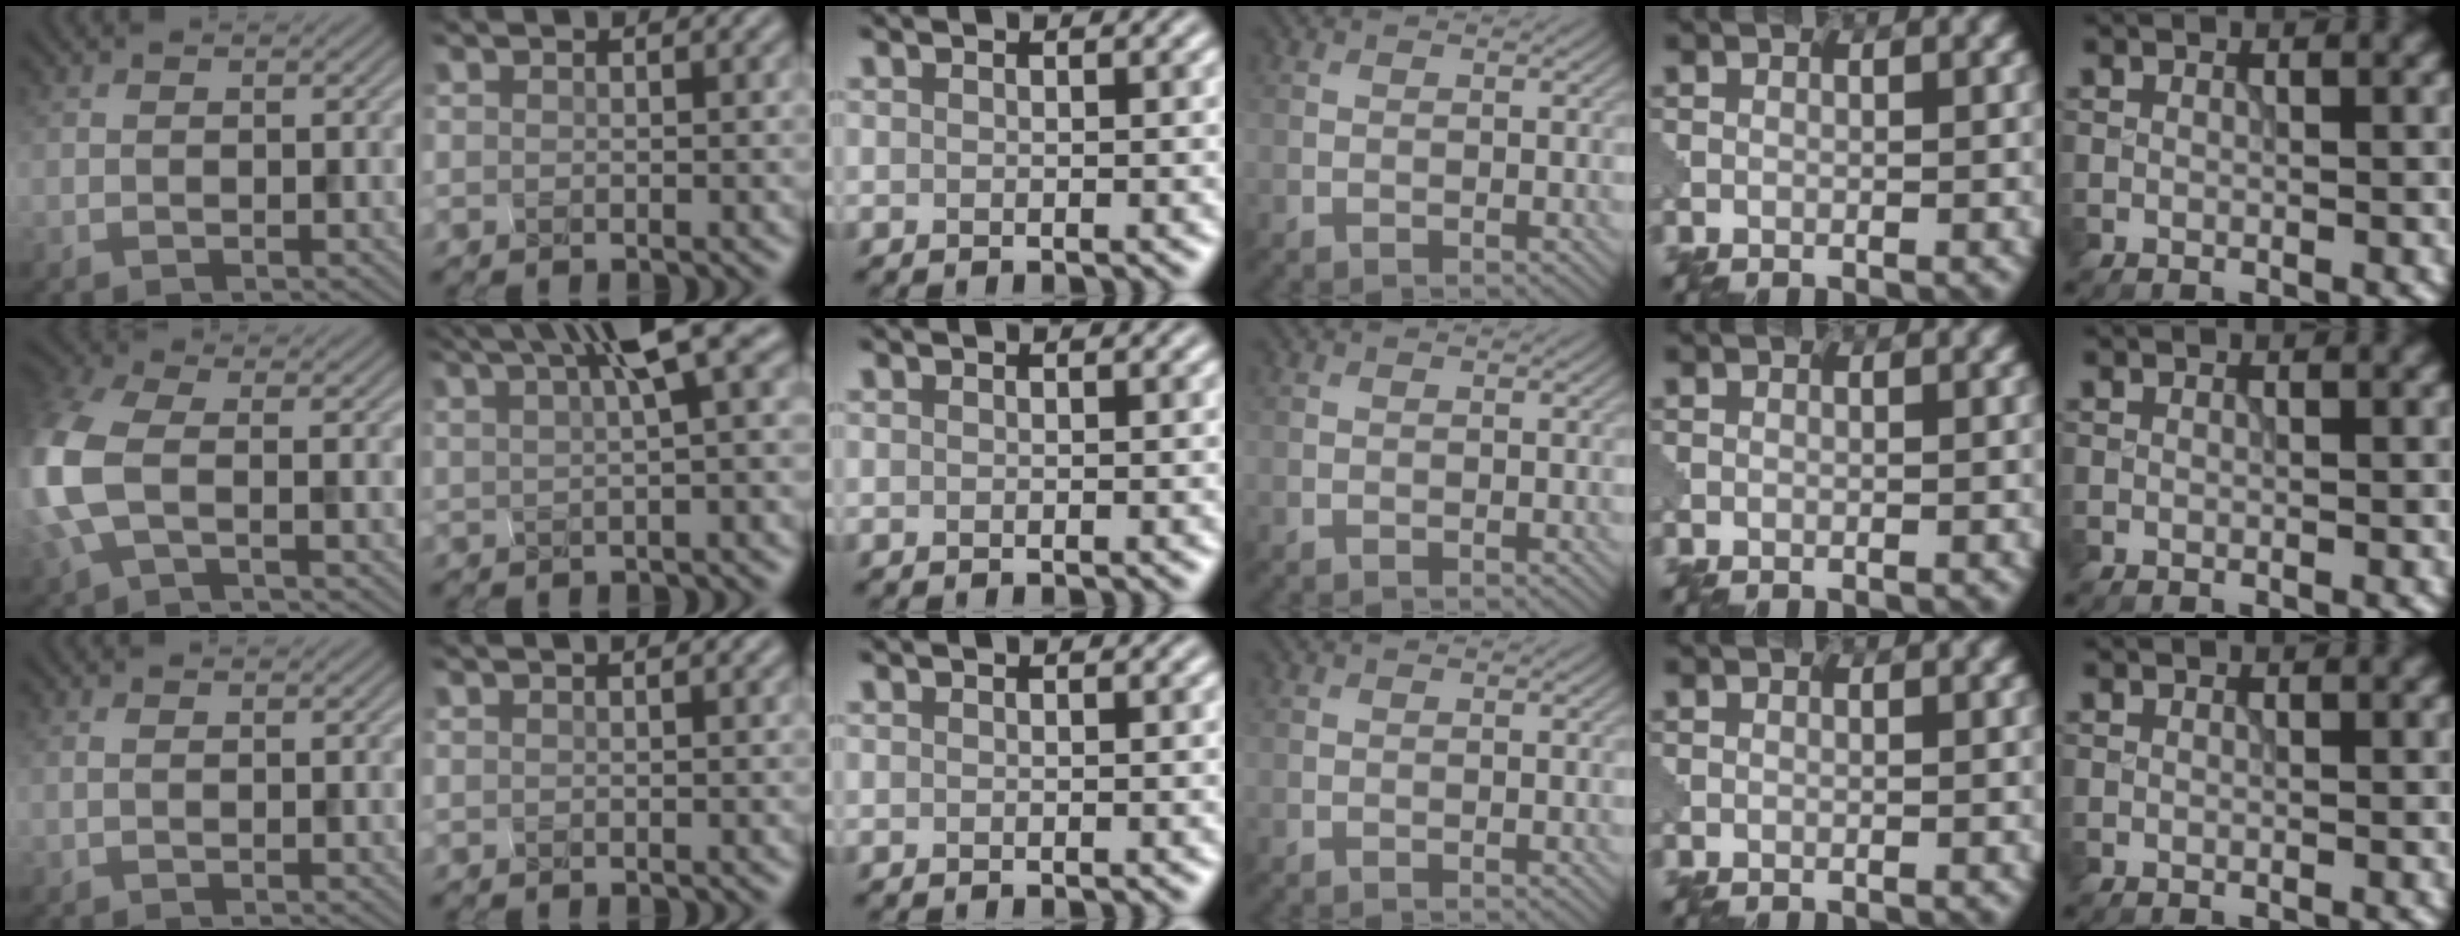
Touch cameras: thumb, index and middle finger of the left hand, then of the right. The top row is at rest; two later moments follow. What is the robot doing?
{"motion": "squeeze", "object": "clothespin"}